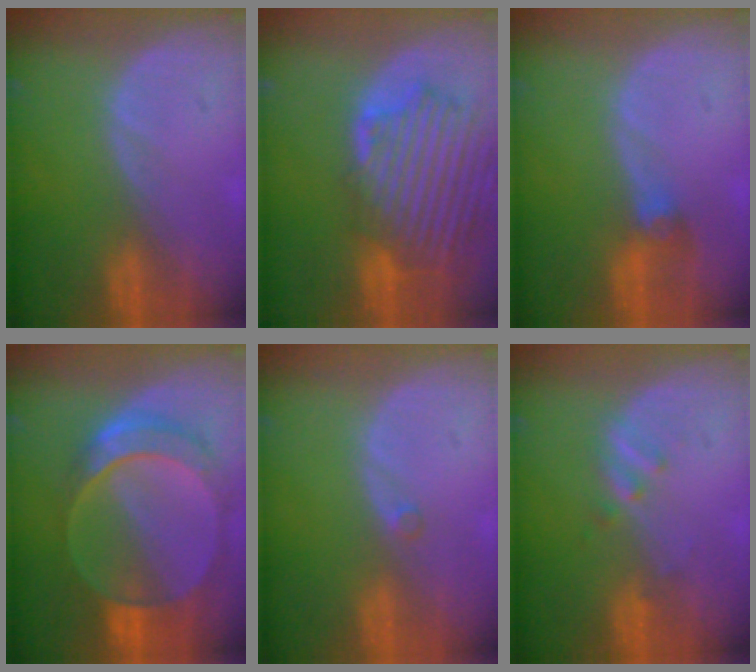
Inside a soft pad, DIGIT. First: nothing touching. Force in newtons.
{"total": 13.1, "press": 11.5, "slide": 6.4}
{"total": 3.0, "press": 2.6, "slide": 1.4}
{"total": 9.5, "press": 8.2, "slide": 4.8}
{"total": 0.6, "press": 0.6, "slide": 0.1}
{"total": 1.9, "press": 1.9, "slide": 0.3}